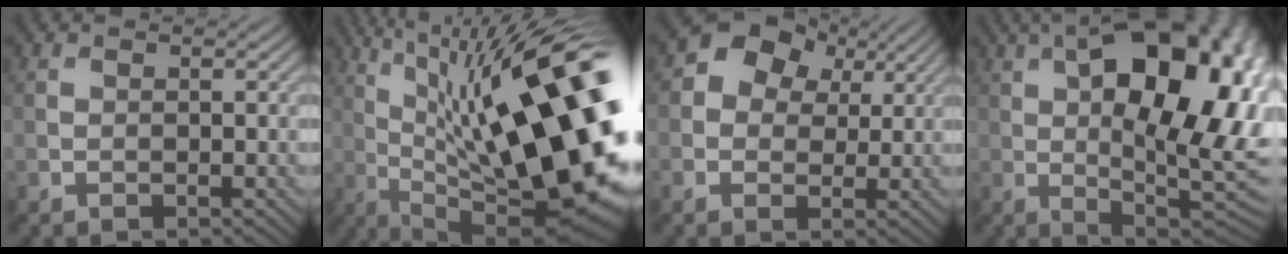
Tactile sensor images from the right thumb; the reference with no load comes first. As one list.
[{"total": 21.4, "force": [2.3, 6.8, 20.1], "torque": [-0.312, 0.034, 0.041]}, {"total": 8.0, "force": [2.7, 6.3, 4.0], "torque": [-0.075, 0.001, 0.044]}, {"total": 20.4, "force": [4.6, 10.1, 17.1], "torque": [-0.226, 0.038, 0.063]}]